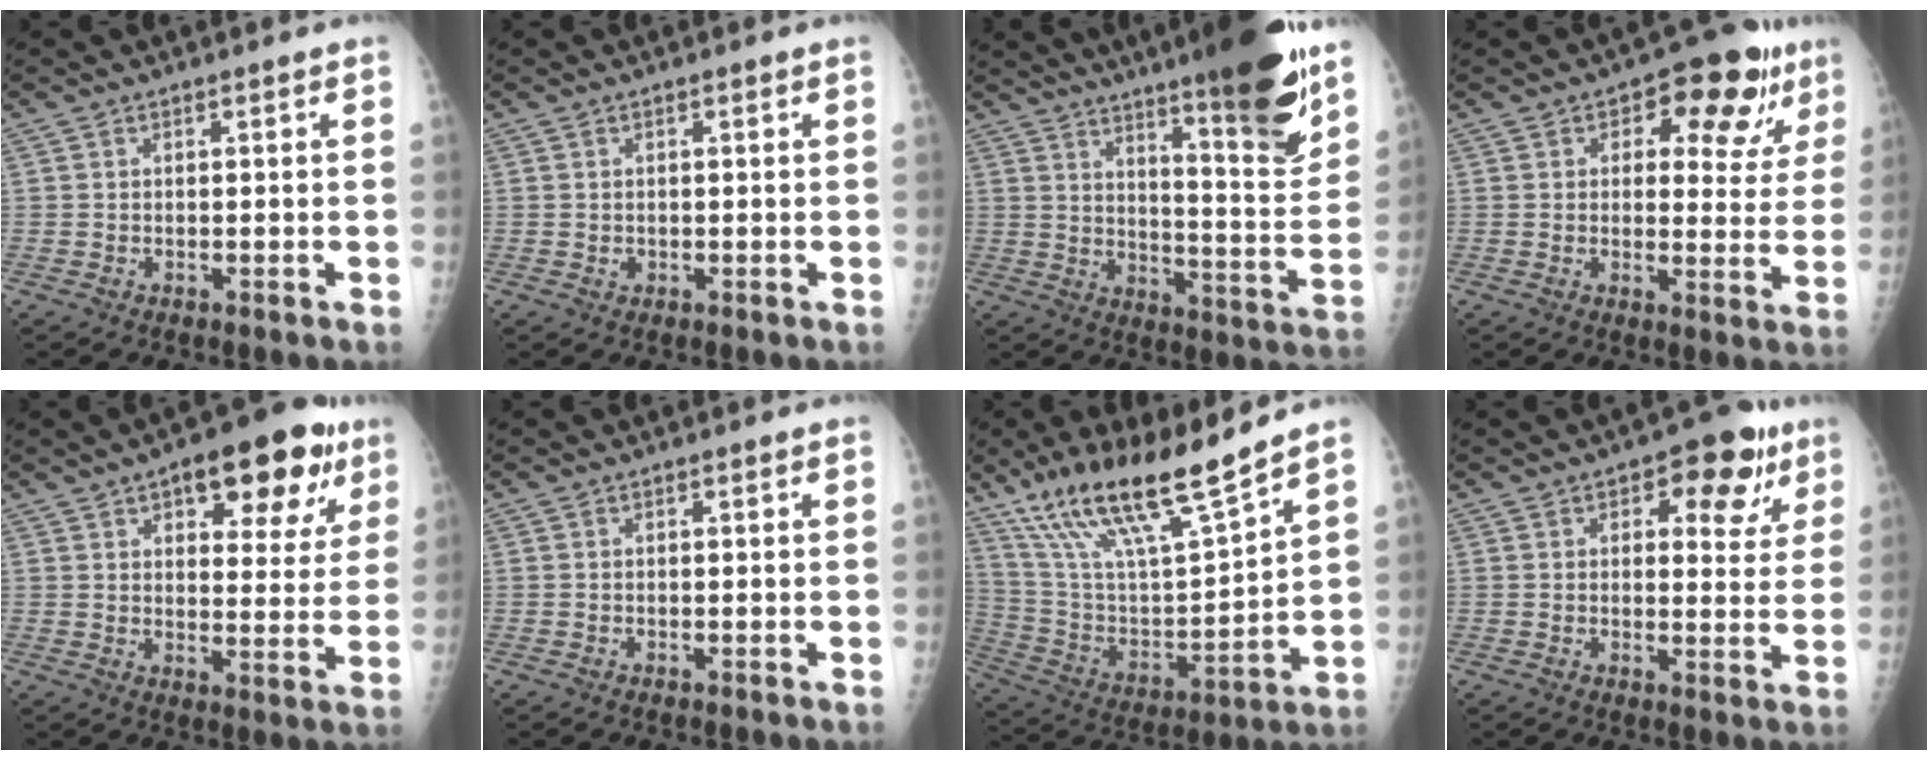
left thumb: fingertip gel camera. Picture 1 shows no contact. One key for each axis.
{"total": 0.8, "fx": 0.1, "fy": 0.7, "fz": 0.4, "tx": -0.002, "ty": 0.001, "tz": 0.003}
{"total": 19.6, "fx": 13.3, "fy": 2.3, "fz": 14.1, "tx": -0.173, "ty": -0.081, "tz": 0.200}
{"total": 13.3, "fx": 6.4, "fy": 7.2, "fz": 9.2, "tx": -0.062, "ty": -0.008, "tz": 0.080}
{"total": 17.0, "fx": 8.7, "fy": 7.6, "fz": 12.5, "tx": -0.117, "ty": -0.019, "tz": 0.116}
{"total": 0.0}
{"total": 20.6, "fx": 15.4, "fy": 3.2, "fz": 13.3, "tx": -0.223, "ty": -0.063, "tz": 0.293}
{"total": 10.7, "fx": 5.2, "fy": 5.6, "fz": 7.5, "tx": -0.048, "ty": -0.011, "tz": 0.061}